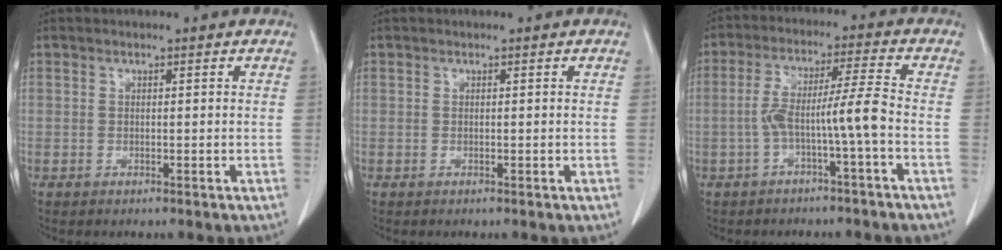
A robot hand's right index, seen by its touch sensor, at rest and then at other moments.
{"total": 0.0}
{"total": 7.3, "force": [-2.3, -0.7, 6.9], "torque": [-0.129, 0.024, -0.037]}